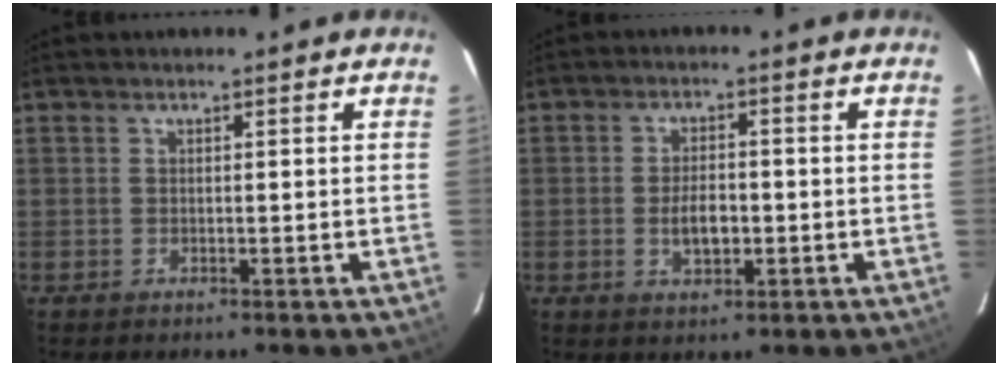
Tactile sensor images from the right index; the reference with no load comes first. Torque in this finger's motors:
{"motor_torque": [0.20, -0.11, 0.22, 0.05]}